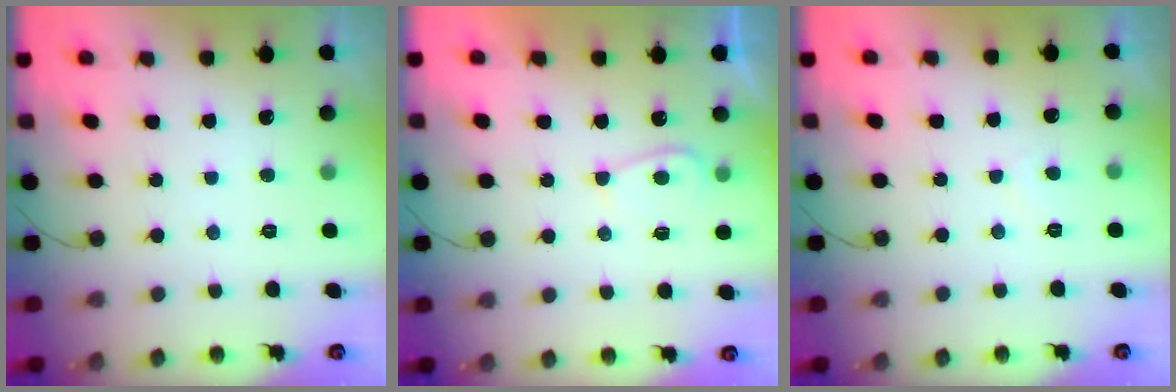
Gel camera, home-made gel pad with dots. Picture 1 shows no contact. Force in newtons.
{"total": 4.6, "press": 4.6, "slide": 0.5}
{"total": 2.0, "press": 2.0, "slide": 0.5}